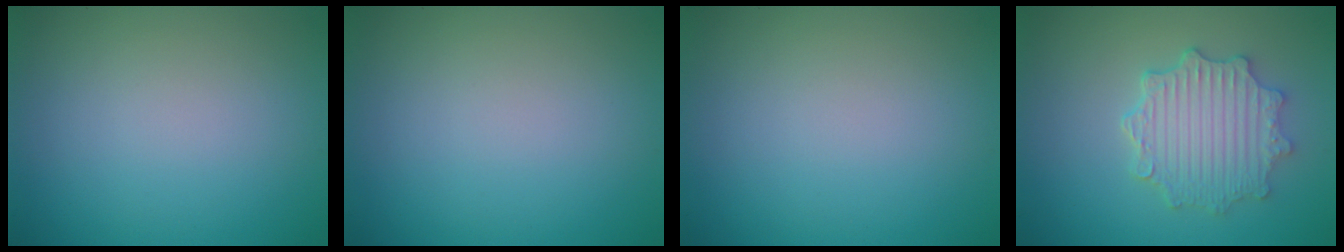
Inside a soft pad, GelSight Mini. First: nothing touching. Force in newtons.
{"total": 0.0}
{"total": 0.0}
{"total": 4.9, "press": 4.0, "slide": 2.9}